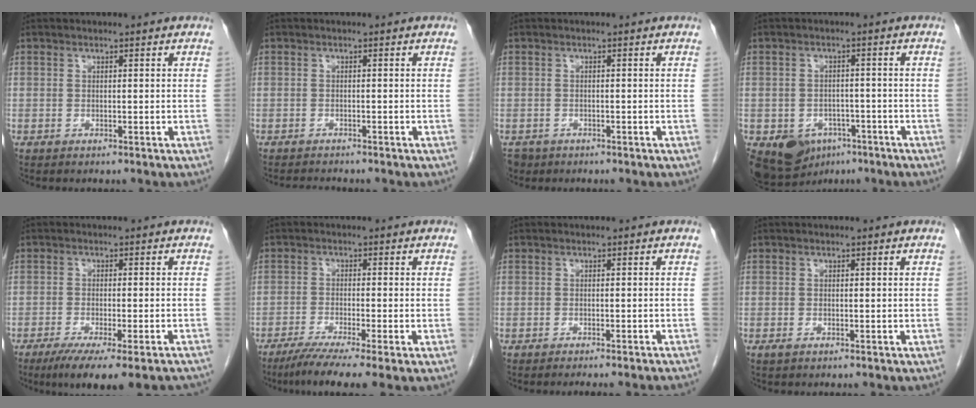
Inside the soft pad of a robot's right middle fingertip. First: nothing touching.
{"total": 2.2, "force": [-2.1, 0.2, 0.6], "torque": [-0.015, -0.009, -0.031]}
{"total": 2.6, "force": [-1.8, 1.8, 0.3], "torque": [-0.008, 0.001, -0.029]}
{"total": 8.9, "force": [-5.0, 6.4, 3.6], "torque": [-0.062, 0.005, -0.065]}
{"total": 13.0, "force": [-10.6, 1.1, 7.3], "torque": [-0.082, -0.025, -0.151]}
{"total": 7.5, "force": [-5.3, -0.6, 5.3], "torque": [-0.087, -0.023, -0.087]}
{"total": 7.0, "force": [-6.4, -0.7, 2.7], "torque": [-0.016, -0.020, -0.078]}
{"total": 0.7, "force": [-0.5, 0.2, 0.4], "torque": [-0.011, -0.001, -0.007]}